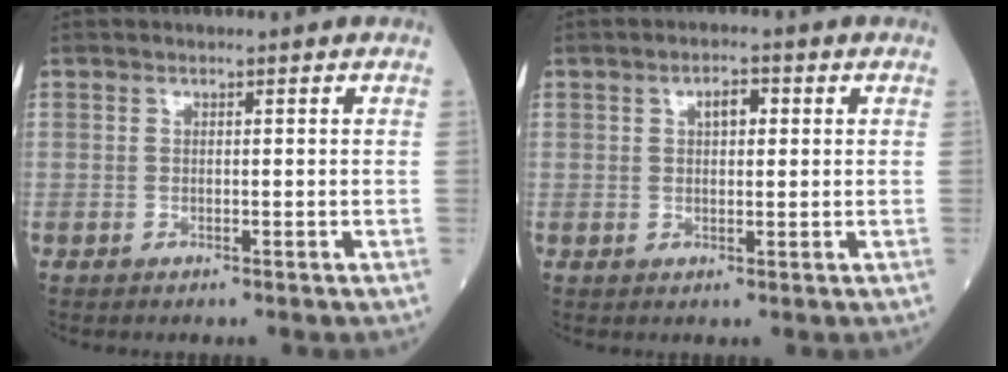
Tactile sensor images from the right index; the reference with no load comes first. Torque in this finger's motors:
{"motor_torque": [0.05, 0.02, 0.02, 0.01]}